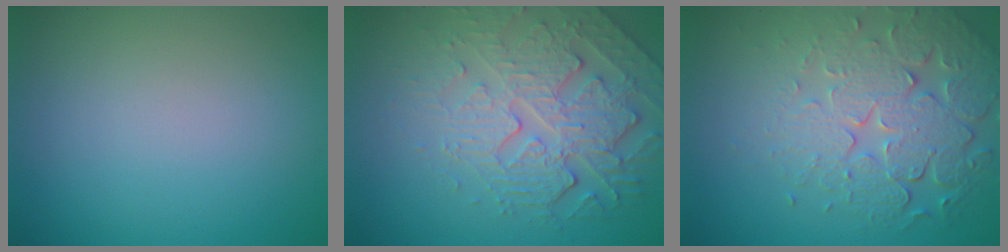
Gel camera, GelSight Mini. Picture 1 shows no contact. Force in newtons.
{"total": 4.8, "press": 4.4, "slide": 1.9}
{"total": 6.9, "press": 5.2, "slide": 4.6}